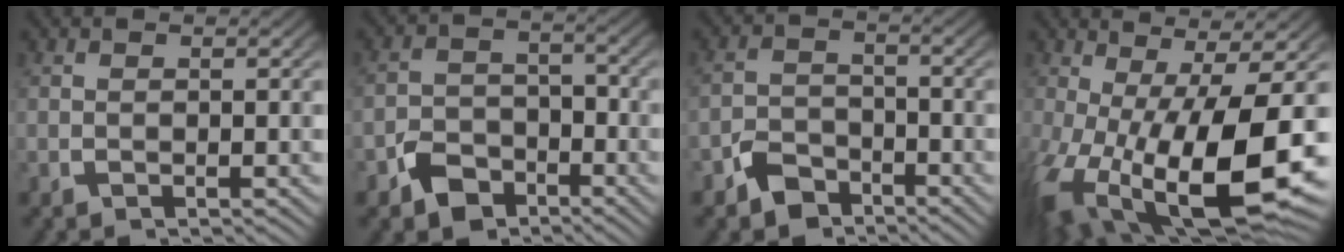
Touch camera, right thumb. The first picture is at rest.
{"total": 6.1, "force": [-3.7, 4.3, 2.3], "torque": [-0.023, -0.024, -0.057]}
{"total": 4.6, "force": [-3.3, 2.9, 1.2], "torque": [-0.007, -0.016, -0.057]}
{"total": 17.8, "force": [-4.4, 9.9, 14.1], "torque": [-0.279, -0.079, -0.016]}